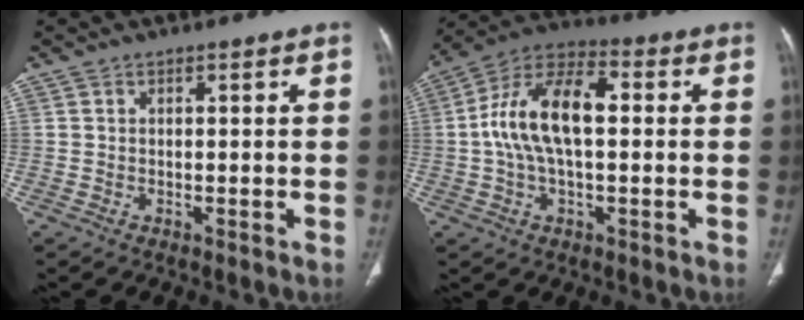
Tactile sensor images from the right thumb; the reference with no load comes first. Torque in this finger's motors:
{"motor_torque": [0.21, 1.92, 1.35, 0.28, 0.24]}